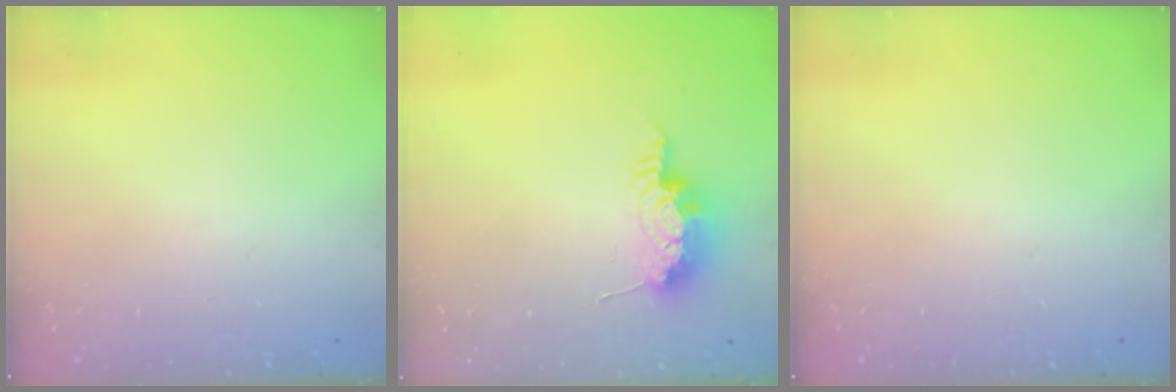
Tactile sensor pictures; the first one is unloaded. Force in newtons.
{"total": 15.2, "press": 10.7, "slide": 10.7}
{"total": 0.0}